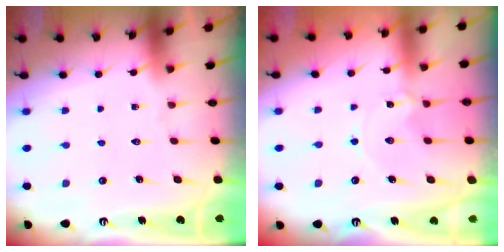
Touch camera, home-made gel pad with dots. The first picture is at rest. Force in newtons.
{"total": 0.0}